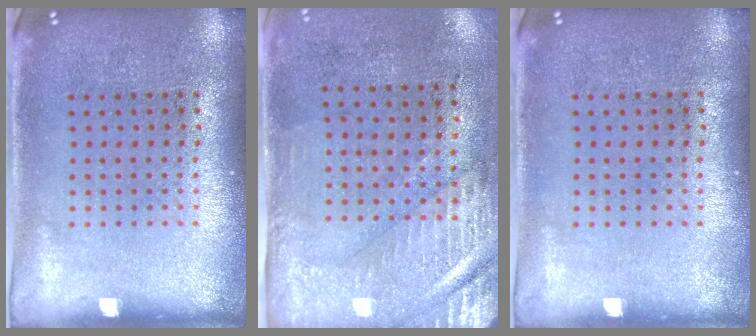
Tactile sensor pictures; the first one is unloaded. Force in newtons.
{"total": 3.0, "press": 2.5, "slide": 1.5}
{"total": 0.0}